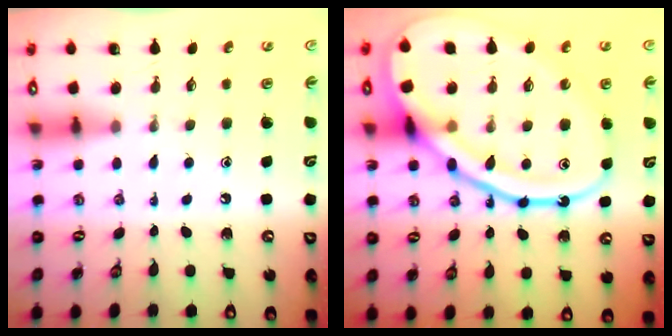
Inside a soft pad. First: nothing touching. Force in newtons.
{"total": 22.4, "press": 22.3, "slide": 1.9}